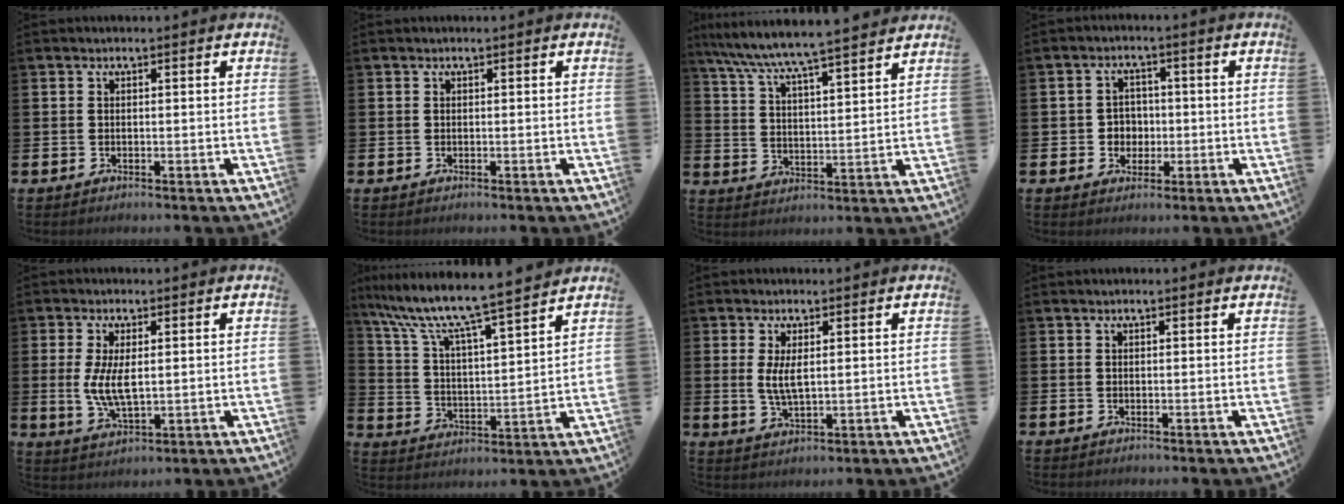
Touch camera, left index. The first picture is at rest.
{"total": 0.0}
{"total": 7.3, "force": [7.0, 0.1, 2.0], "torque": [-0.071, -0.048, 0.121]}
{"total": 3.1, "force": [-0.2, 3.0, 0.7], "torque": [-0.014, 0.002, -0.013]}
{"total": 5.4, "force": [0.8, 2.2, 4.9], "torque": [-0.083, 0.000, 0.011]}
{"total": 9.8, "force": [8.8, 0.5, 4.3], "torque": [-0.122, -0.057, 0.147]}
{"total": 3.7, "force": [1.1, 1.3, 3.3], "torque": [-0.055, -0.003, 0.017]}
{"total": 0.0}